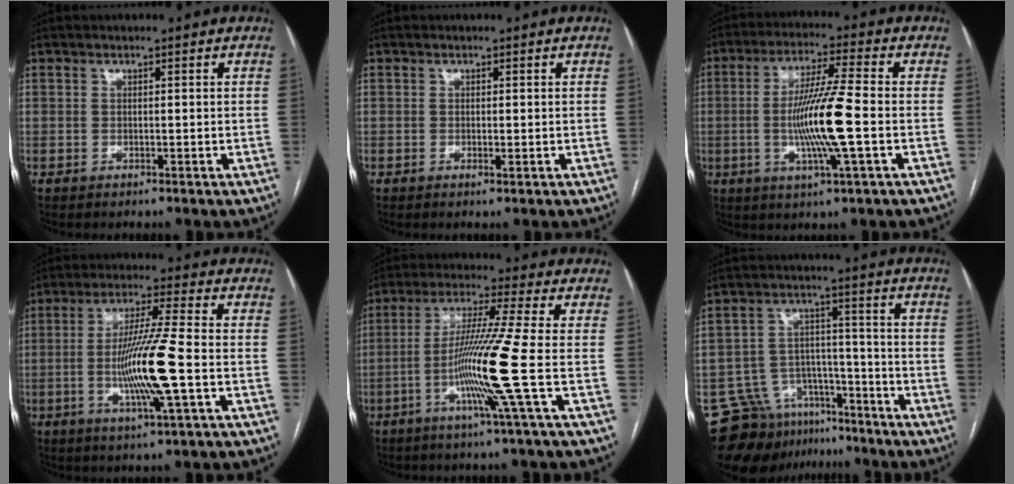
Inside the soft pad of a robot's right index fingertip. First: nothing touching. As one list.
[{"total": 0.7, "force": [-0.2, 0.2, 0.6], "torque": [-0.010, -0.002, -0.001]}, {"total": 11.5, "force": [-1.7, -0.4, 11.4], "torque": [-0.221, -0.007, -0.037]}, {"total": 12.1, "force": [-2.3, -0.6, 11.8], "torque": [-0.229, -0.011, -0.048]}, {"total": 12.2, "force": [-3.2, -2.9, 11.4], "torque": [-0.218, -0.016, -0.068]}, {"total": 12.5, "force": [-9.9, 7.1, 2.9], "torque": [-0.045, 0.045, -0.153]}]